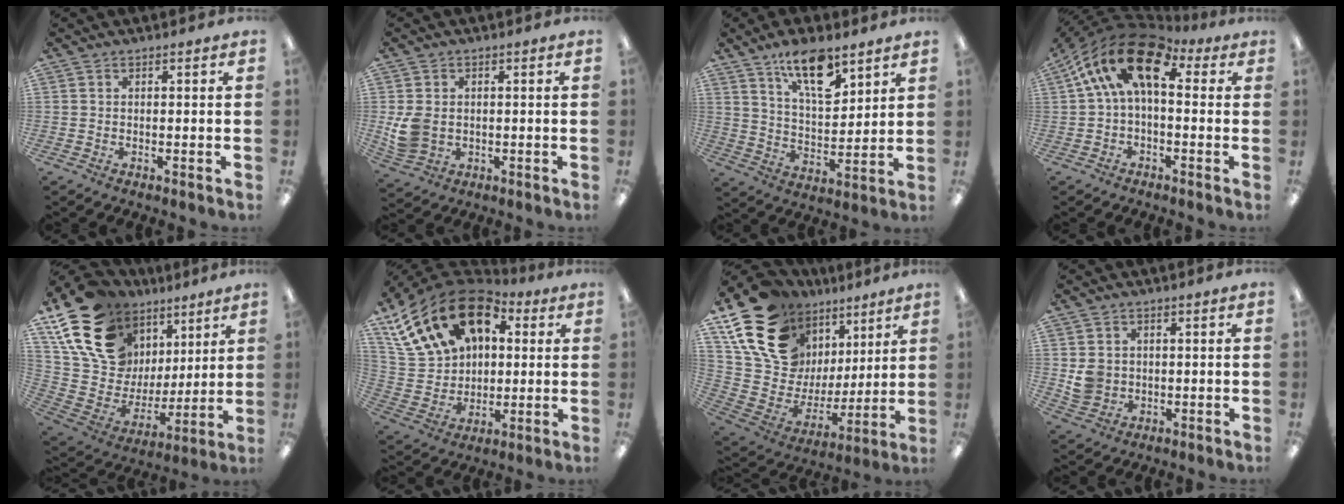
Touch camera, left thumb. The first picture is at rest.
{"total": 6.4, "force": [-0.1, 5.3, 3.7], "torque": [-0.078, 0.007, 0.001]}
{"total": 13.5, "force": [9.1, 5.3, 8.4], "torque": [-0.133, -0.046, 0.158]}
{"total": 17.4, "force": [4.7, 9.1, 14.1], "torque": [-0.266, -0.011, 0.082]}
{"total": 22.0, "force": [12.5, 14.6, 10.7], "torque": [-0.217, -0.067, 0.246]}
{"total": 23.3, "force": [10.2, 16.2, 13.3], "torque": [-0.250, -0.031, 0.185]}
{"total": 21.2, "force": [13.0, 13.6, 9.8], "torque": [-0.203, -0.079, 0.255]}
{"total": 5.0, "force": [0.6, 4.7, 1.4], "torque": [-0.018, 0.006, 0.013]}